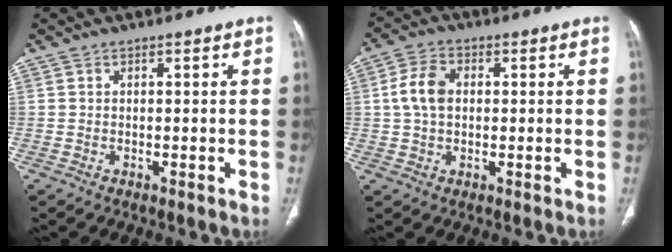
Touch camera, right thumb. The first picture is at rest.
{"total": 6.6, "force": [0.7, 4.5, 4.8], "torque": [-0.095, 0.014, 0.010]}